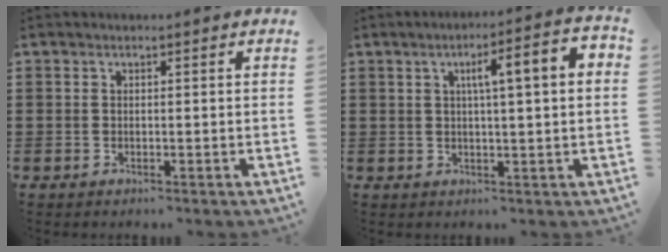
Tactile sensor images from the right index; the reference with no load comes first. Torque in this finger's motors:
{"motor_torque": [1.77, 0.14, 0.54, 0.19]}